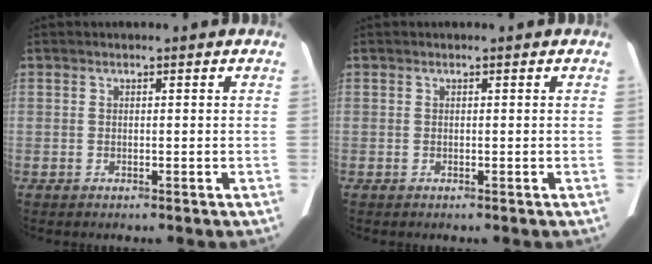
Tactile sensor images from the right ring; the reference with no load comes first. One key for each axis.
{"total": 0.0}